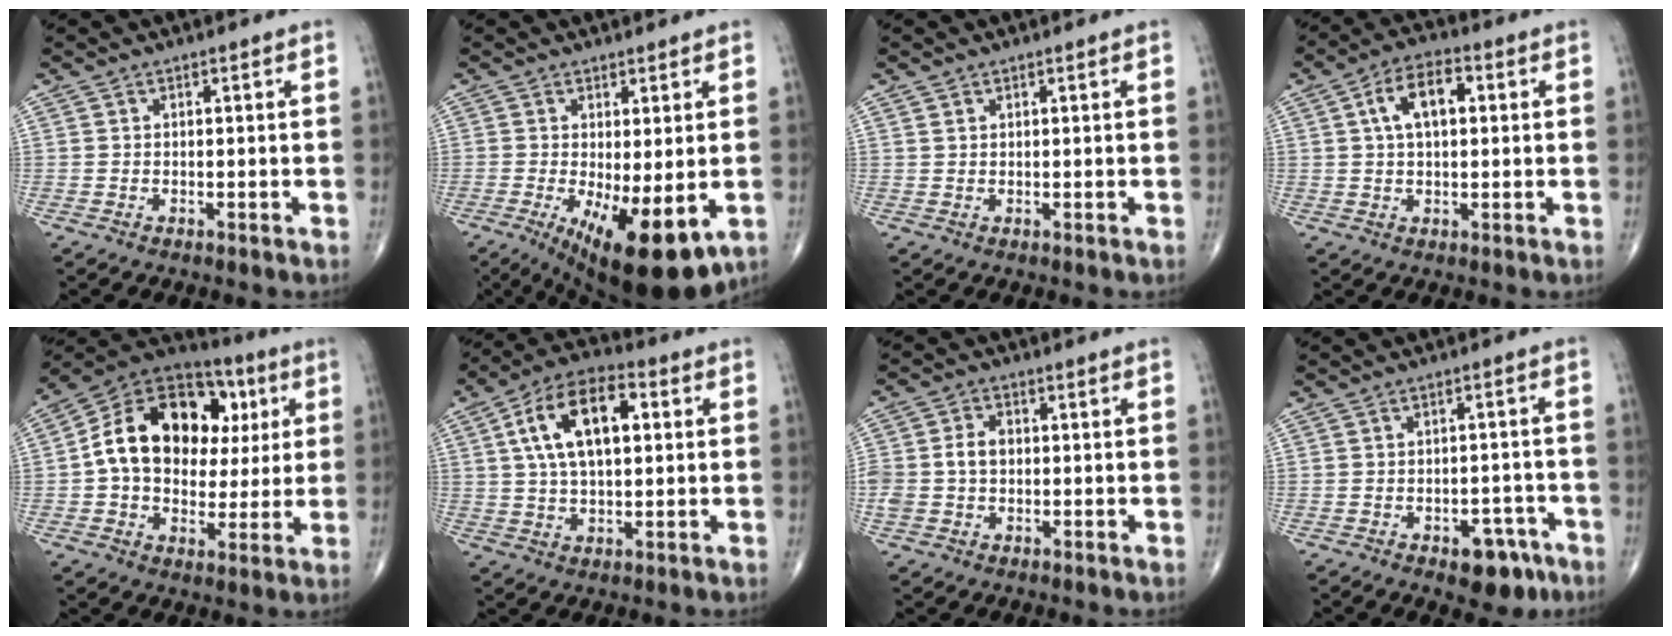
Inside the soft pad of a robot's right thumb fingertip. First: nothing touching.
{"total": 13.4, "force": [-3.8, 4.6, 12.0], "torque": [-0.182, -0.028, -0.043]}
{"total": 0.7, "force": [0.5, 0.4, 0.1], "torque": [0.002, -0.003, 0.008]}
{"total": 8.6, "force": [2.0, 4.5, 7.1], "torque": [-0.118, 0.017, 0.028]}
{"total": 21.8, "force": [3.5, 15.2, 15.3], "torque": [-0.218, 0.026, 0.053]}
{"total": 14.9, "force": [3.5, 7.6, 12.3], "torque": [-0.212, 0.019, 0.057]}
{"total": 5.7, "force": [0.0, 4.2, 3.9], "torque": [-0.083, 0.018, 0.001]}
{"total": 7.3, "force": [-4.1, 4.1, 4.4], "torque": [-0.031, 0.030, -0.048]}